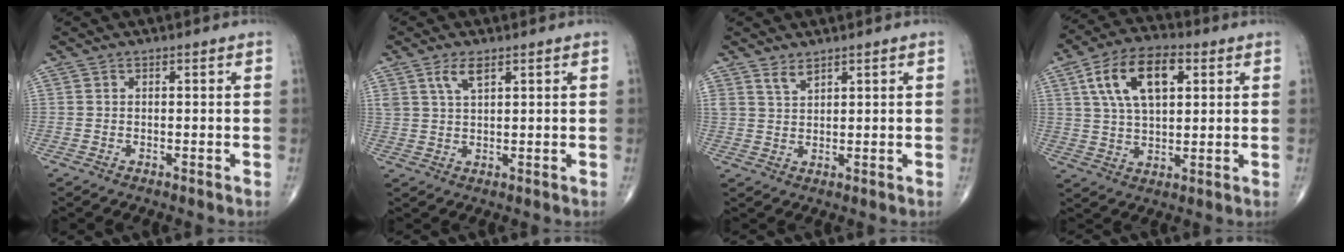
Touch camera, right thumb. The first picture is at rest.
{"total": 3.8, "force": [2.2, 1.5, 2.7], "torque": [-0.052, -0.006, 0.048]}
{"total": 2.6, "force": [2.1, 0.9, 1.1], "torque": [-0.015, -0.015, 0.044]}
{"total": 13.9, "force": [4.6, 7.3, 10.9], "torque": [-0.187, 0.005, 0.080]}